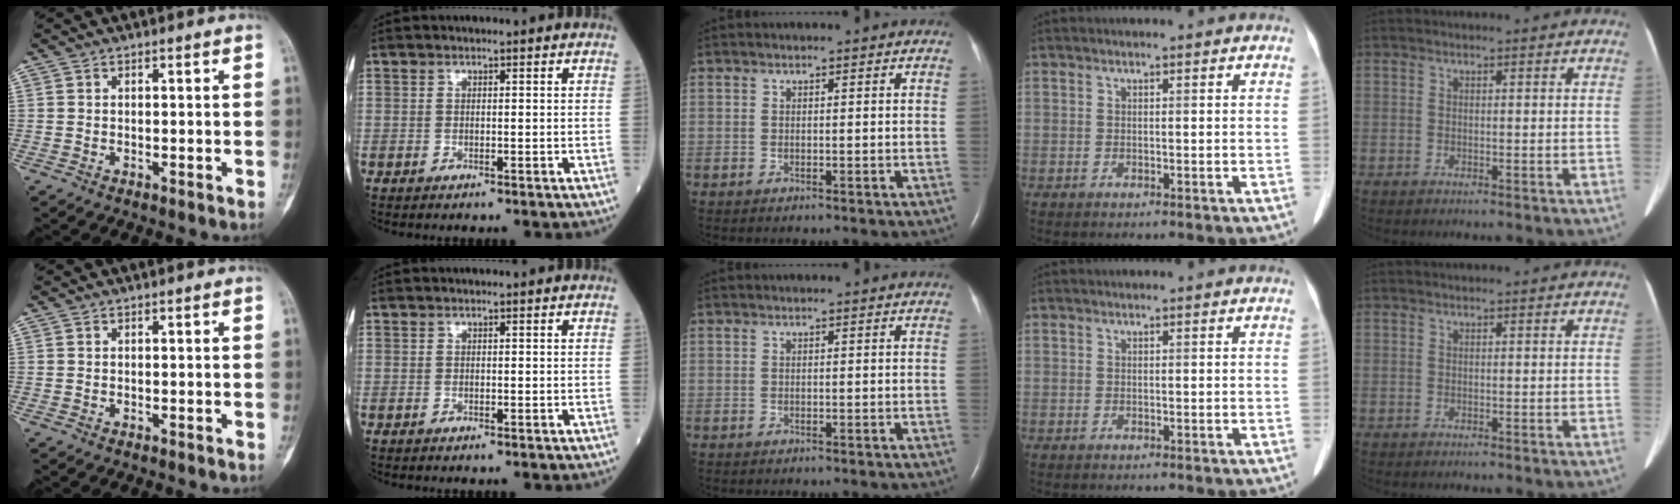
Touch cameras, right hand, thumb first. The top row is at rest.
{}